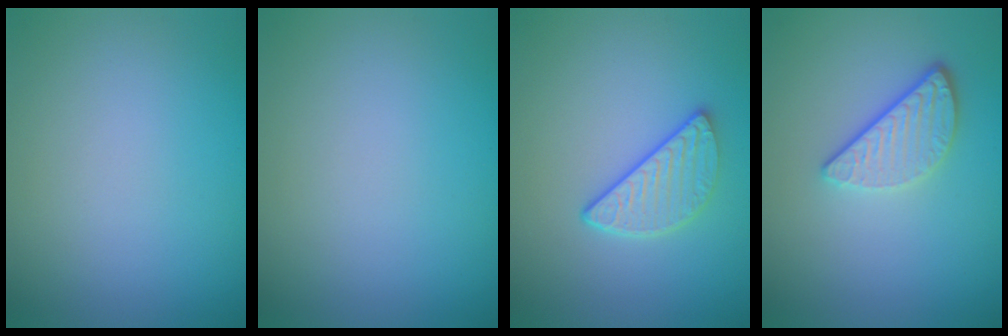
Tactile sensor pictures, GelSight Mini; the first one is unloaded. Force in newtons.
{"total": 0.0}
{"total": 3.2, "press": 2.6, "slide": 2.0}
{"total": 3.2, "press": 2.6, "slide": 1.9}